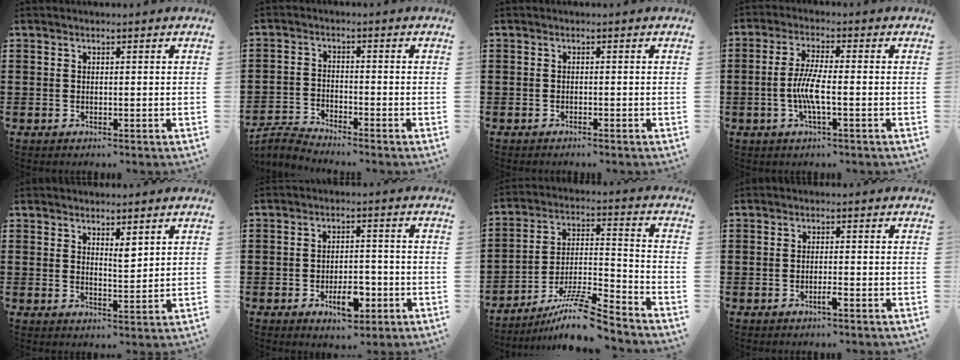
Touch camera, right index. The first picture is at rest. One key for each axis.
{"total": 2.9, "fx": -2.9, "fy": -0.1, "fz": 0.3, "tx": -0.027, "ty": -0.006, "tz": -0.065}
{"total": 0.7, "fx": -0.6, "fy": -0.2, "fz": 0.2, "tx": -0.006, "ty": -0.006, "tz": -0.011}
{"total": 5.5, "fx": -1.4, "fy": 0.8, "fz": 5.3, "tx": -0.113, "ty": -0.006, "tz": -0.034}
{"total": 2.9, "fx": 2.2, "fy": 1.0, "fz": 1.6, "tx": -0.019, "ty": 0.001, "tz": 0.035}
{"total": 6.2, "fx": -2.7, "fy": 2.8, "fz": 4.8, "tx": -0.073, "ty": 0.006, "tz": -0.048}
{"total": 10.8, "fx": -9.1, "fy": 0.8, "fz": 5.8, "tx": -0.097, "ty": 0.019, "tz": -0.175}
{"total": 1.8, "fx": -1.0, "fy": 0.1, "fz": 1.5, "tx": -0.027, "ty": -0.002, "tz": -0.018}